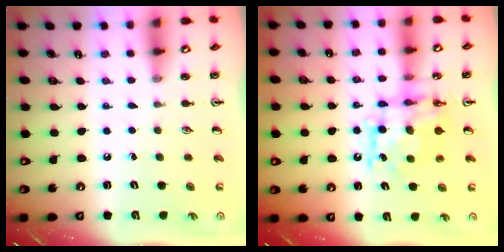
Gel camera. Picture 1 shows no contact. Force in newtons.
{"total": 10.3, "press": 10.3, "slide": 0.4}